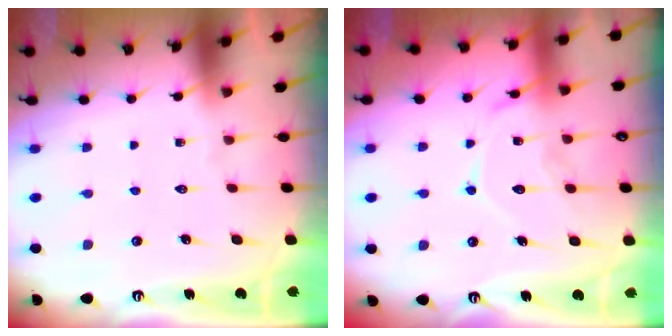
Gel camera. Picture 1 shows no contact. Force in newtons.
{"total": 14.0, "press": 14.0, "slide": 1.2}